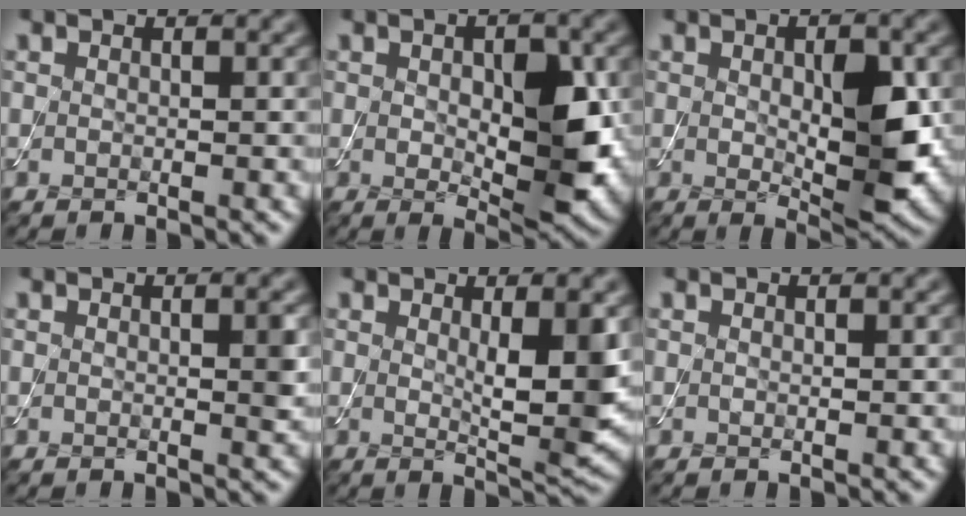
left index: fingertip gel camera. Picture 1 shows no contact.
{"total": 7.1, "force": [-0.1, 3.4, 6.2], "torque": [-0.102, -0.010, 0.007]}
{"total": 6.3, "force": [0.1, 2.5, 5.8], "torque": [-0.096, -0.008, 0.007]}
{"total": 1.0, "force": [0.1, 0.1, 1.0], "torque": [-0.013, -0.001, 0.000]}
{"total": 4.7, "force": [0.8, 1.0, 4.6], "torque": [-0.070, -0.015, 0.018]}
{"total": 0.0}